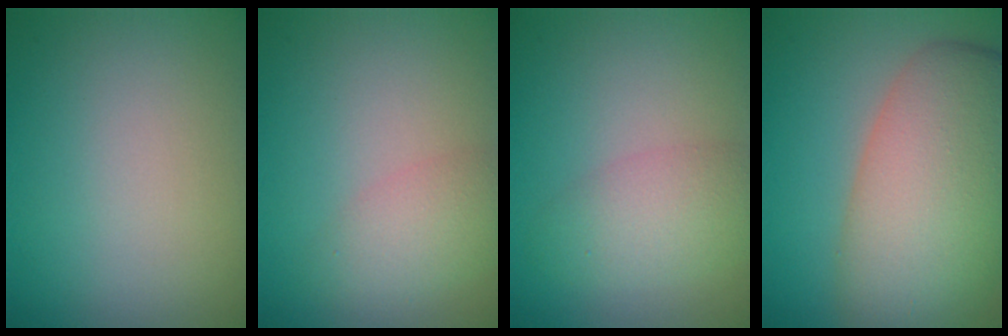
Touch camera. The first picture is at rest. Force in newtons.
{"total": 2.9, "press": 2.9, "slide": 0.1}
{"total": 3.5, "press": 3.5, "slide": 0.2}
{"total": 10.8, "press": 10.8, "slide": 0.4}